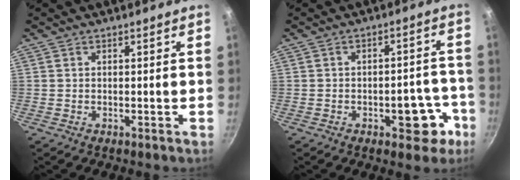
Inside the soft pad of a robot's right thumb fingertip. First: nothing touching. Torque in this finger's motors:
{"motor_torque": [1.26, 0.68, 0.67, -0.24, 0.12]}